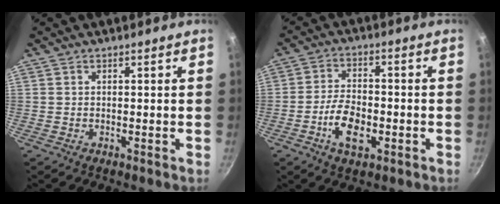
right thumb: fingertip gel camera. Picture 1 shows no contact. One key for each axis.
{"total": 8.5, "fx": -2.9, "fy": 4.5, "fz": 6.6, "tx": -0.116, "ty": 0.022, "tz": -0.055}